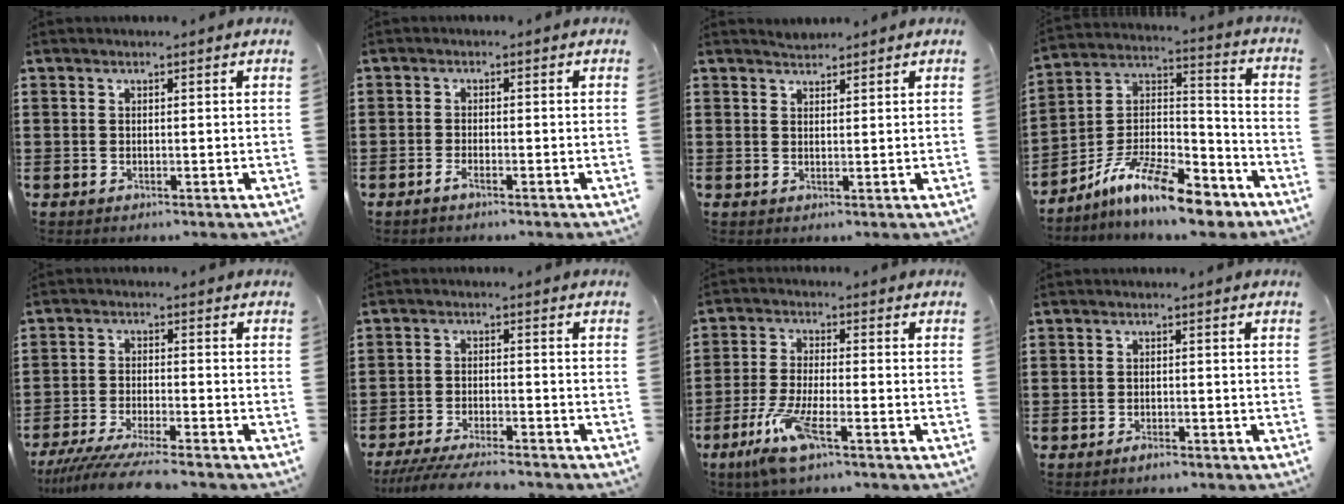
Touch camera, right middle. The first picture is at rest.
{"total": 1.4, "force": [-0.9, 0.2, 1.1], "torque": [-0.027, -0.005, -0.019]}
{"total": 1.5, "force": [1.4, 0.2, -0.3], "torque": [0.001, 0.003, 0.028]}
{"total": 13.4, "force": [-10.4, 2.5, 8.0], "torque": [-0.153, 0.020, -0.200]}
{"total": 6.3, "force": [-5.6, -0.4, 2.8], "torque": [-0.061, -0.023, -0.108]}
{"total": 5.1, "force": [-4.7, 0.0, 1.9], "torque": [-0.043, -0.014, -0.093]}
{"total": 7.4, "force": [-4.2, 1.5, 5.9], "torque": [-0.134, -0.016, -0.079]}
{"total": 1.3, "force": [-1.2, 0.1, 0.6], "torque": [-0.013, -0.007, -0.021]}